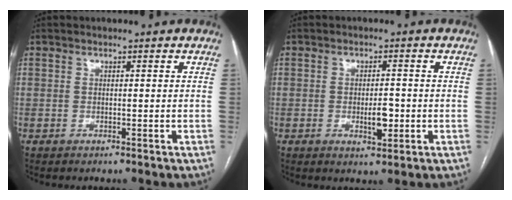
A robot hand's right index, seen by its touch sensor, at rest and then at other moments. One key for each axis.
{"total": 3.8, "fx": -0.8, "fy": 1.4, "fz": 3.5, "tx": -0.056, "ty": -0.001, "tz": -0.008}